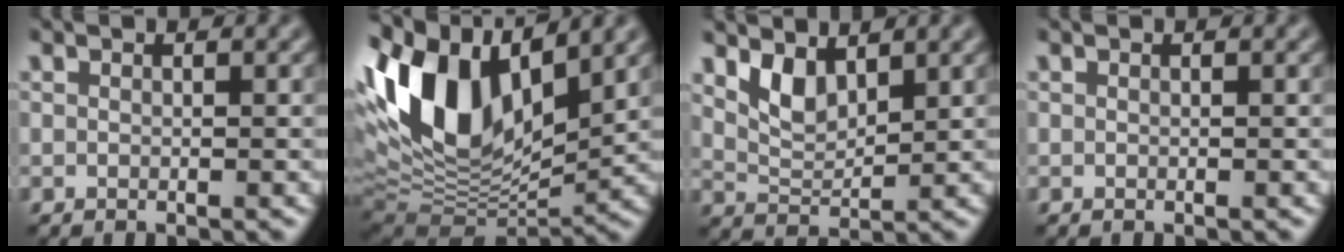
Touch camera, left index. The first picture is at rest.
{"total": 14.1, "force": [4.3, 7.1, 11.4], "torque": [-0.224, 0.016, 0.077]}
{"total": 2.4, "force": [1.4, 1.2, 1.6], "torque": [-0.037, -0.011, 0.036]}
{"total": 0.0}